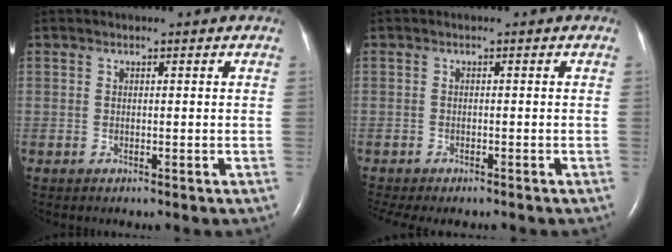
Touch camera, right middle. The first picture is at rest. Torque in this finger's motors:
{"motor_torque": [0.91, -1.22, 0.12, 0.05]}